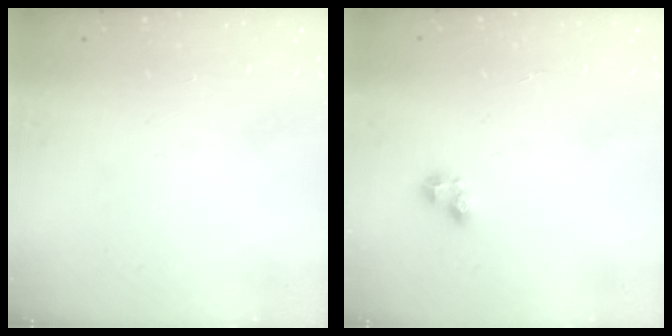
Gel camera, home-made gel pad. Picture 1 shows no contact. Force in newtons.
{"total": 2.6, "press": 2.6, "slide": 0.2}